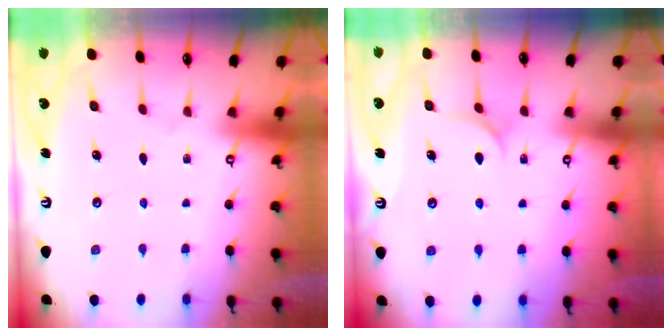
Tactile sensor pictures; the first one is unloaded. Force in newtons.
{"total": 5.8, "press": 5.8, "slide": 0.4}